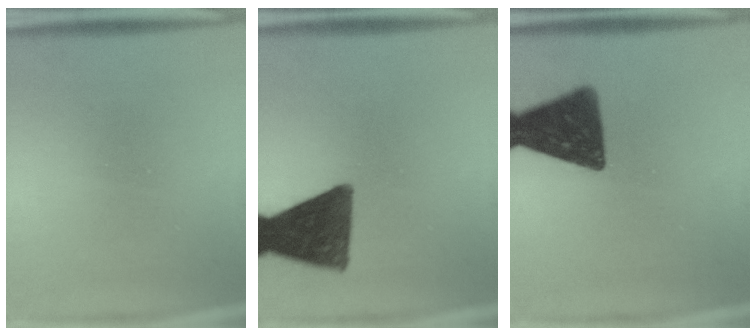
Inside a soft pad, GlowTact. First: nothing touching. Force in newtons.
{"total": 13.1}
{"total": 14.2}